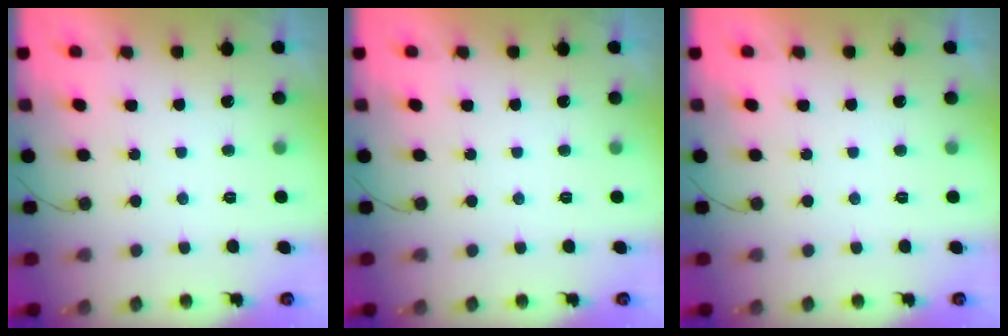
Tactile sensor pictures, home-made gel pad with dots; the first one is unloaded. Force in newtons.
{"total": 0.0}
{"total": 0.0}